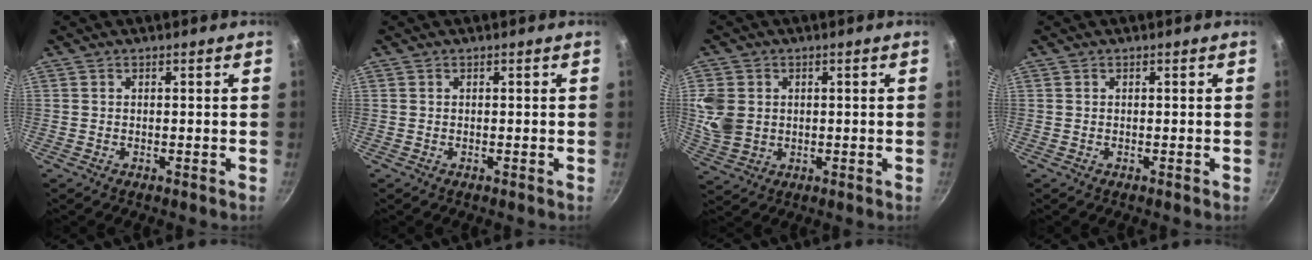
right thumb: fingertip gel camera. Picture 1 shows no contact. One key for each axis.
{"total": 0.0}
{"total": 7.9, "fx": 0.9, "fy": 6.5, "fz": 4.4, "tx": -0.078, "ty": -0.011, "tz": 0.022}
{"total": 0.0}